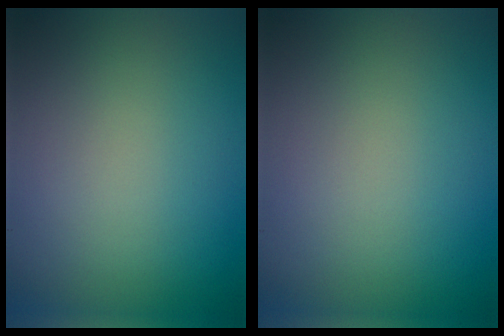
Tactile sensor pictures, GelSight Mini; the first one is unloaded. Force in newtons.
{"total": 0.0}